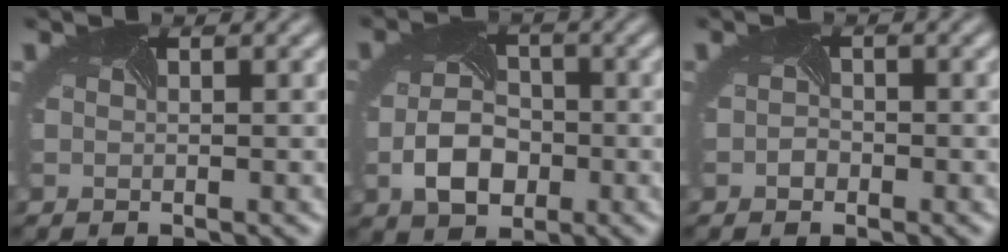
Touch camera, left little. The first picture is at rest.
{"total": 4.8, "force": [-1.3, 3.4, 3.2], "torque": [-0.067, -0.009, -0.024]}
{"total": 0.8, "force": [-0.4, 0.6, 0.2], "torque": [-0.007, -0.003, -0.011]}